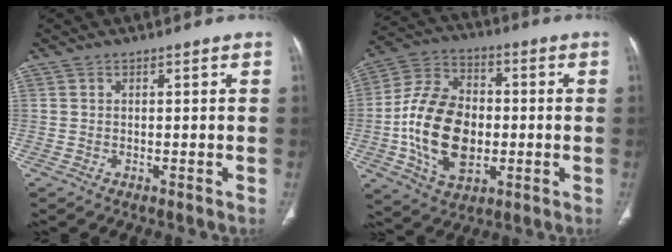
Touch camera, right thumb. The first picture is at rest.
{"total": 17.5, "force": [-2.2, 11.7, 12.9], "torque": [-0.217, 0.017, -0.034]}